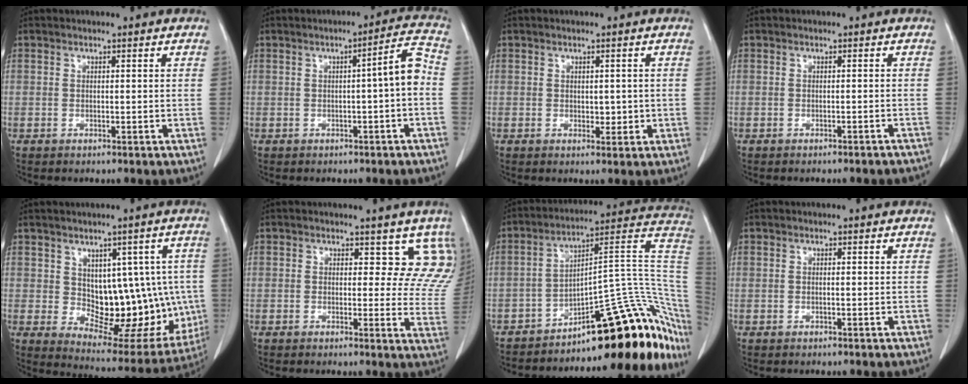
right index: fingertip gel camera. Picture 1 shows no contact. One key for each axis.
{"total": 4.9, "fx": -0.8, "fy": 0.1, "fz": 4.8, "tx": -0.062, "ty": 0.015, "tz": -0.011}
{"total": 2.0, "fx": 0.0, "fy": 1.3, "fz": 1.5, "tx": -0.016, "ty": 0.000, "tz": 0.007}
{"total": 4.8, "fx": -4.6, "fy": 0.5, "fz": 1.4, "tx": -0.020, "ty": -0.008, "tz": -0.047}
{"total": 15.3, "fx": 0.1, "fy": 8.2, "fz": 12.9, "tx": -0.148, "ty": 0.011, "tz": 0.033}
{"total": 8.7, "fx": 6.7, "fy": 4.6, "fz": 3.0, "tx": 0.003, "ty": -0.019, "tz": 0.042}
{"total": 28.1, "fx": -17.2, "fy": 7.8, "fz": 20.8, "tx": -0.178, "ty": 0.050, "tz": -0.228}
{"total": 0.0}